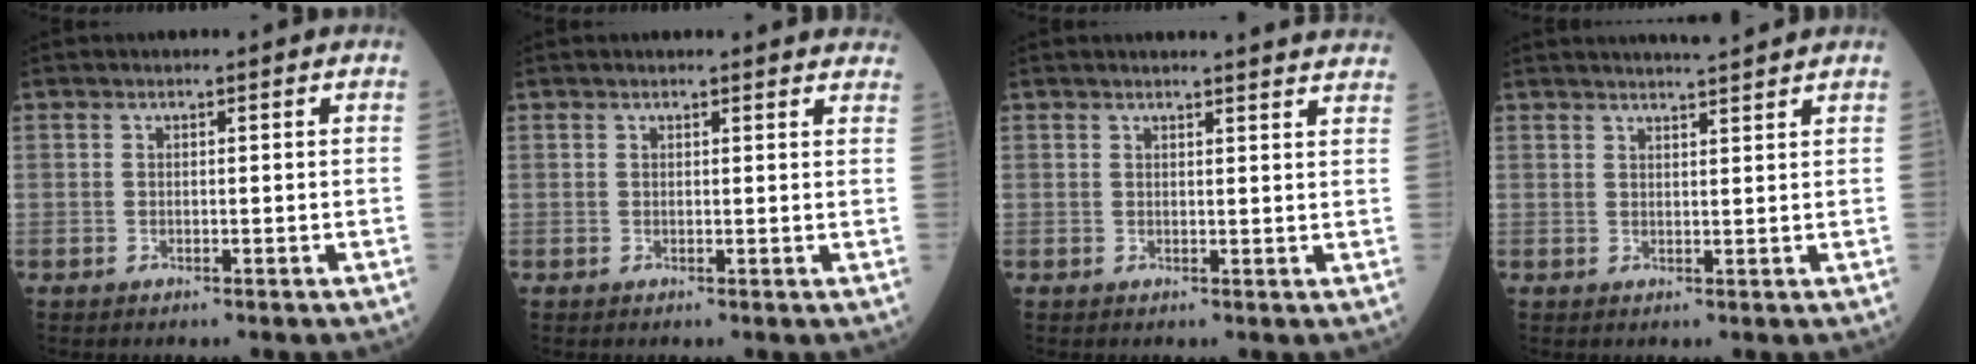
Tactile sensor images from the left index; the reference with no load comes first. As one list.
[{"total": 6.2, "force": [6.0, 1.2, 1.2], "torque": [0.011, -0.002, 0.036]}, {"total": 7.6, "force": [7.4, -0.4, 1.3], "torque": [-0.002, -0.024, 0.055]}, {"total": 4.8, "force": [4.5, -0.4, 1.7], "torque": [-0.024, 0.015, 0.062]}]